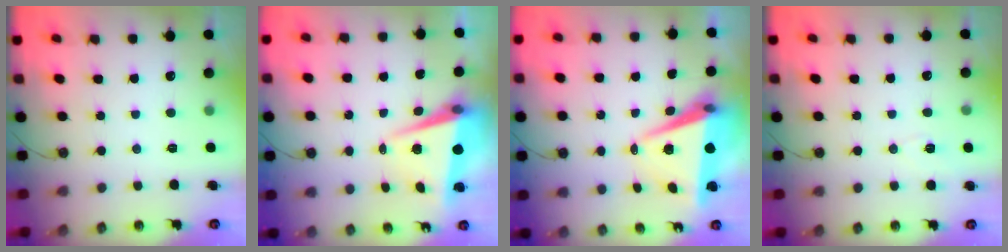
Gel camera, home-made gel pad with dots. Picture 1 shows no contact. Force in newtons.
{"total": 6.9, "press": 6.7, "slide": 1.6}
{"total": 7.7, "press": 6.3, "slide": 4.3}
{"total": 4.1, "press": 3.4, "slide": 2.2}